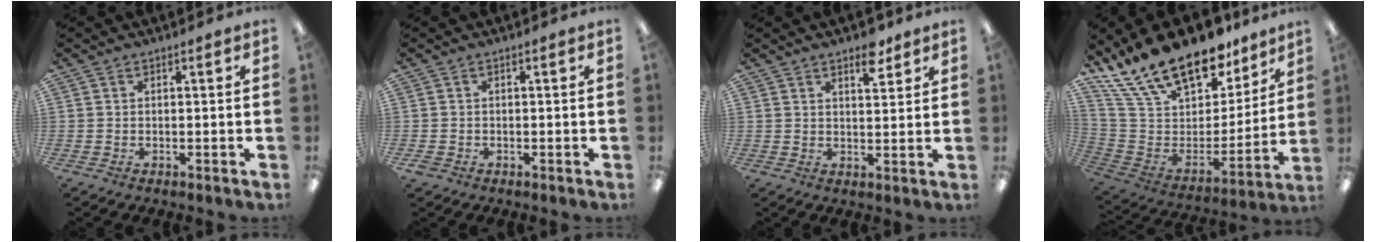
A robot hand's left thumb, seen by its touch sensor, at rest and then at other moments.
{"total": 1.1, "force": [-0.4, 0.9, 0.5], "torque": [-0.008, 0.002, -0.008]}
{"total": 5.9, "force": [4.2, 2.5, 3.2], "torque": [-0.033, -0.022, 0.069]}
{"total": 23.9, "force": [18.2, 10.3, 11.5], "torque": [-0.211, -0.125, 0.332]}